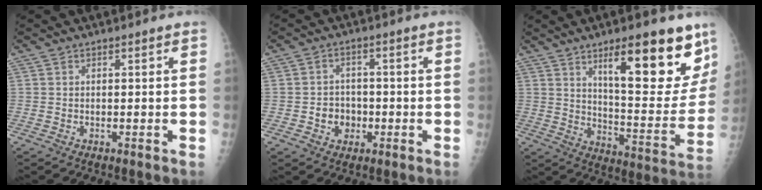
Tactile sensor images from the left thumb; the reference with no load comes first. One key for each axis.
{"total": 4.9, "fx": -1.3, "fy": 4.3, "fz": 2.1, "tx": -0.006, "ty": 0.011, "tz": -0.021}
{"total": 20.1, "fx": 11.9, "fy": 6.0, "fz": 15.0, "tx": -0.165, "ty": -0.072, "tz": 0.184}